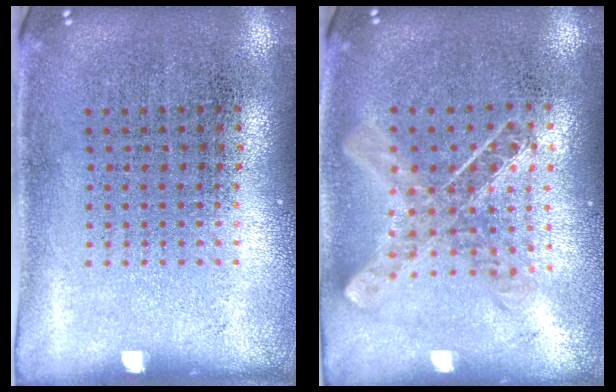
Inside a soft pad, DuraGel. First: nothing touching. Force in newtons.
{"total": 0.9, "press": 0.9, "slide": 0.0}